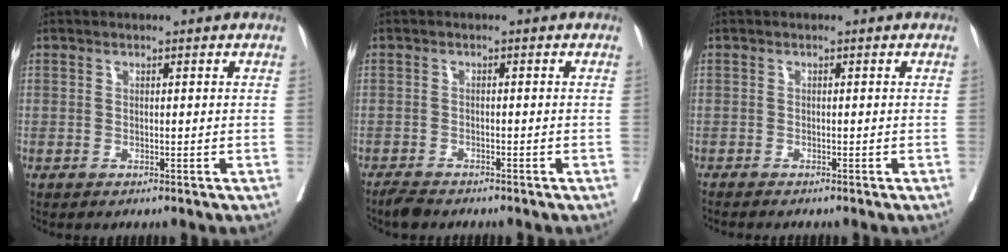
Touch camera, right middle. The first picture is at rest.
{"total": 2.4, "force": [-2.2, 0.7, 0.6], "torque": [-0.019, -0.007, -0.036]}
{"total": 1.2, "force": [-1.2, 0.0, 0.3], "torque": [-0.012, -0.006, -0.022]}